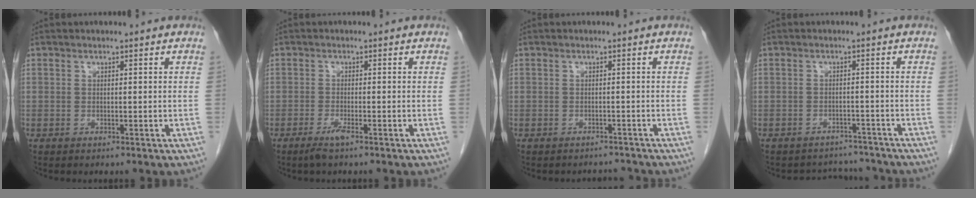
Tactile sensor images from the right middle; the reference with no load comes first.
{"total": 2.0, "force": [-1.4, -0.1, 1.5], "torque": [-0.035, -0.004, -0.028]}
{"total": 1.8, "force": [-1.7, 0.3, -0.5], "torque": [0.009, -0.005, -0.021]}
{"total": 5.8, "force": [-5.5, 1.8, -0.4], "torque": [0.006, 0.016, -0.068]}